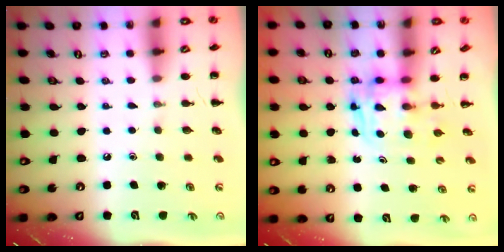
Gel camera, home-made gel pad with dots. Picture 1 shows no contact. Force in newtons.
{"total": 2.6, "press": 2.6, "slide": 0.2}